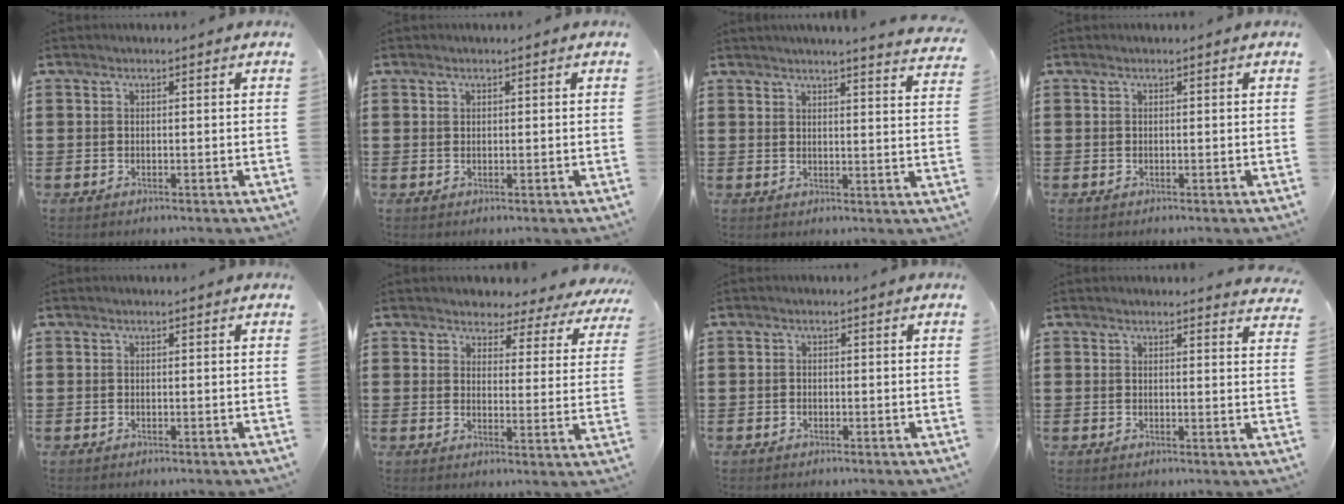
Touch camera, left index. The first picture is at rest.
{"total": 0.5, "force": [0.3, 0.4, 0.2], "torque": [-0.005, 0.002, 0.007]}
{"total": 3.4, "force": [3.2, -1.0, 0.7], "torque": [-0.025, -0.019, 0.055]}
{"total": 0.0}
{"total": 0.0}
{"total": 3.6, "force": [3.4, 1.2, 0.4], "torque": [-0.024, -0.025, 0.054]}
{"total": 0.8, "force": [-0.6, 0.5, 0.0], "torque": [-0.003, 0.002, -0.015]}
{"total": 1.8, "force": [1.7, 0.1, 0.4], "torque": [-0.004, -0.004, 0.031]}